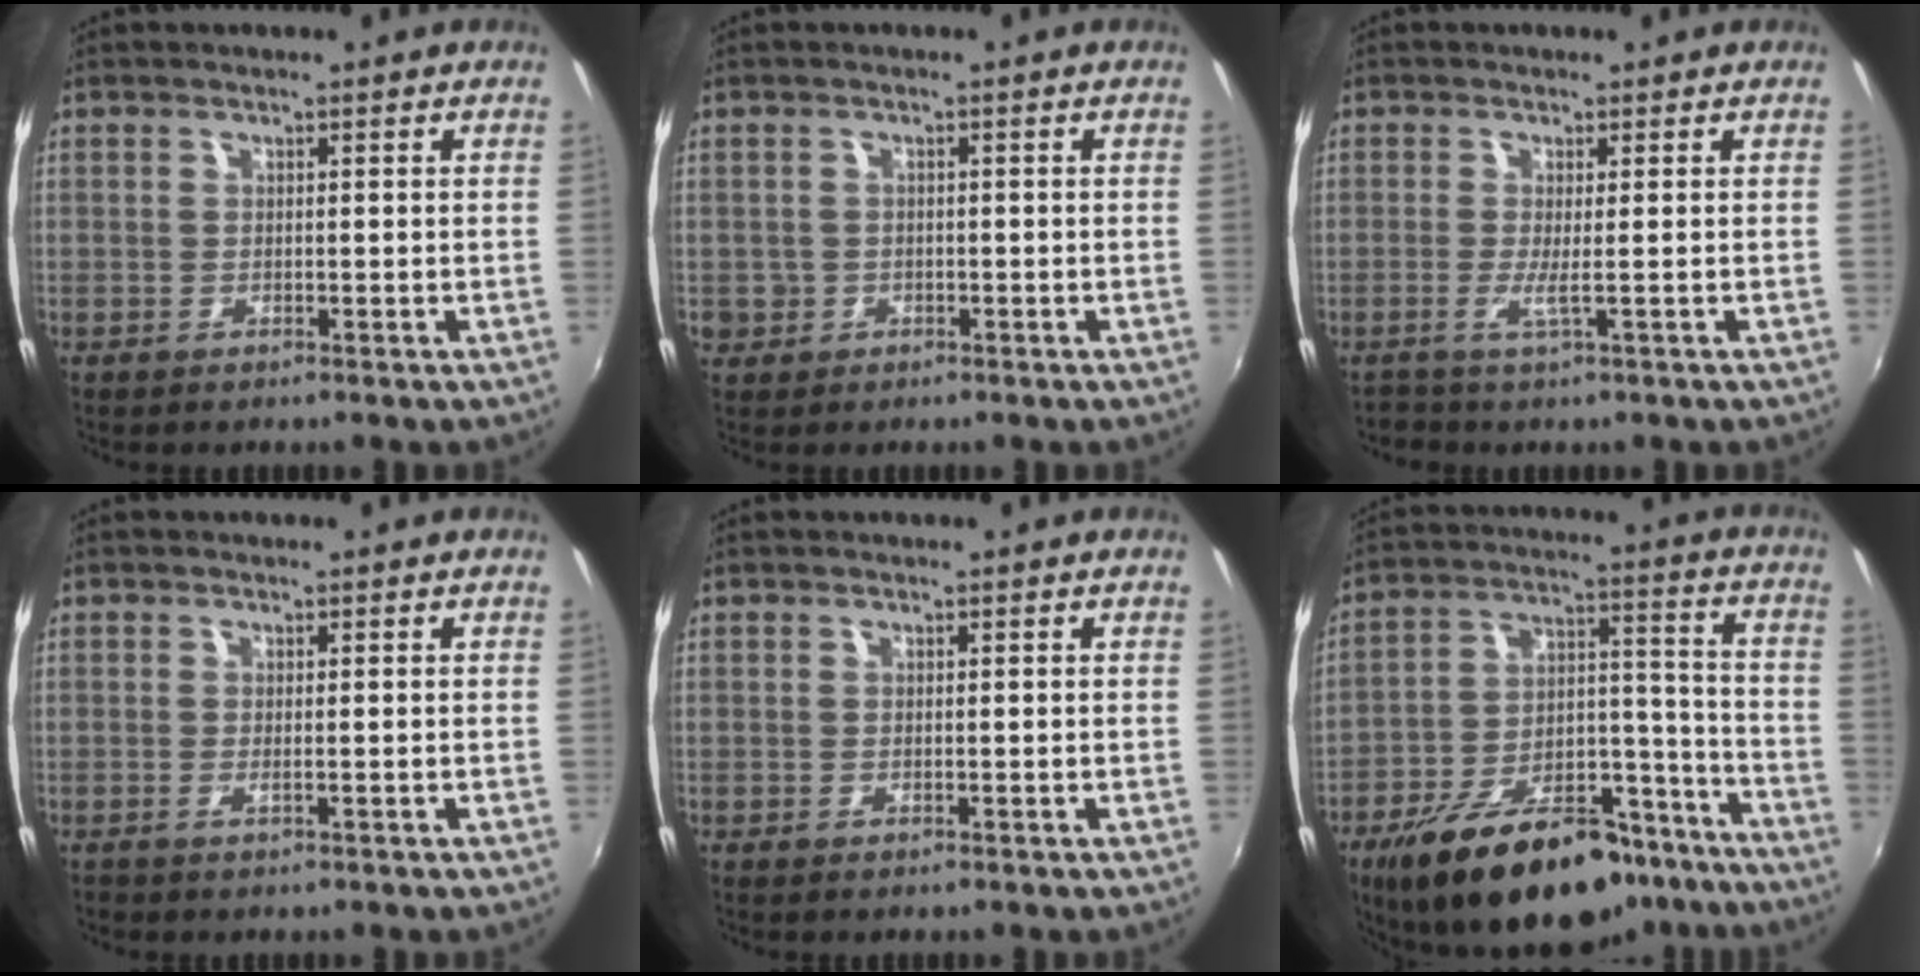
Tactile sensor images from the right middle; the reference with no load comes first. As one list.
[{"total": 3.7, "force": [-0.8, 3.5, 1.0], "torque": [-0.026, -0.001, -0.009]}, {"total": 1.5, "force": [-0.4, -0.6, 1.4], "torque": [-0.035, -0.001, -0.012]}, {"total": 0.8, "force": [-0.2, -0.5, 0.6], "torque": [-0.011, 0.002, -0.006]}, {"total": 0.0}, {"total": 24.4, "force": [-17.5, 10.5, 13.3], "torque": [-0.227, 0.017, -0.248]}]